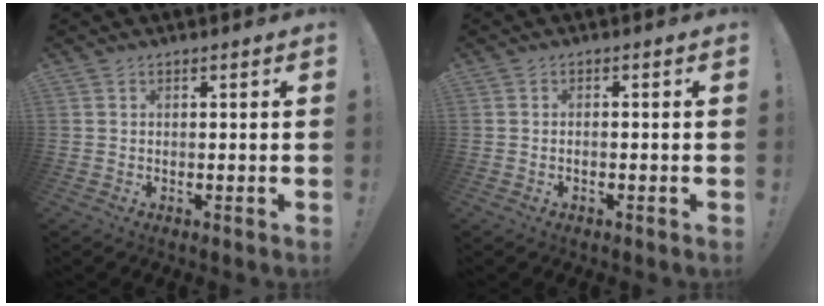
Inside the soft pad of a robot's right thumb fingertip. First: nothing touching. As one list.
[{"total": 0.8, "force": [-0.6, 0.2, 0.4], "torque": [-0.006, 0.002, -0.011]}]